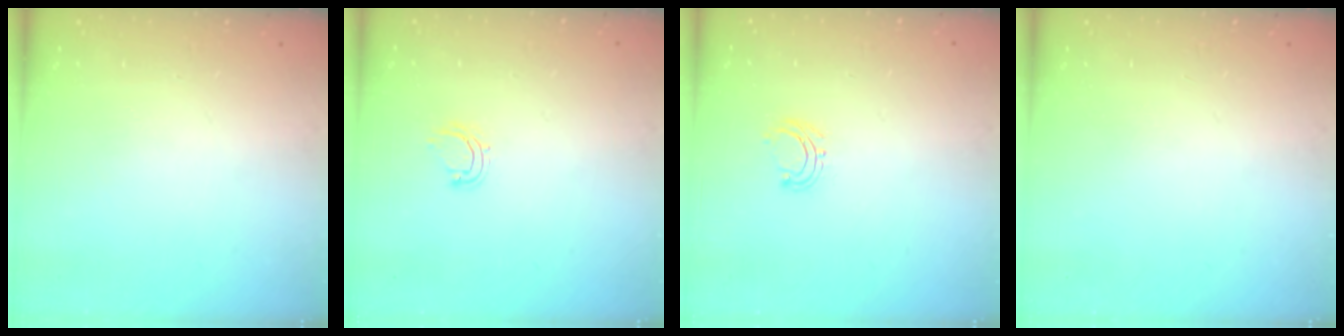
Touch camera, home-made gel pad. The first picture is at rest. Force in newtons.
{"total": 4.8, "press": 4.7, "slide": 0.7}
{"total": 4.6, "press": 4.5, "slide": 0.5}
{"total": 0.0}